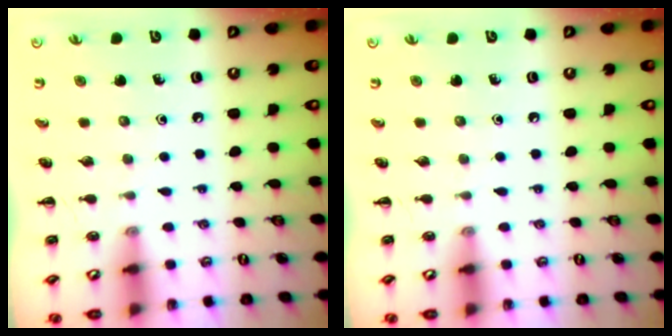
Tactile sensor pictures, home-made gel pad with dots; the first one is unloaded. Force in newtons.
{"total": 0.0}